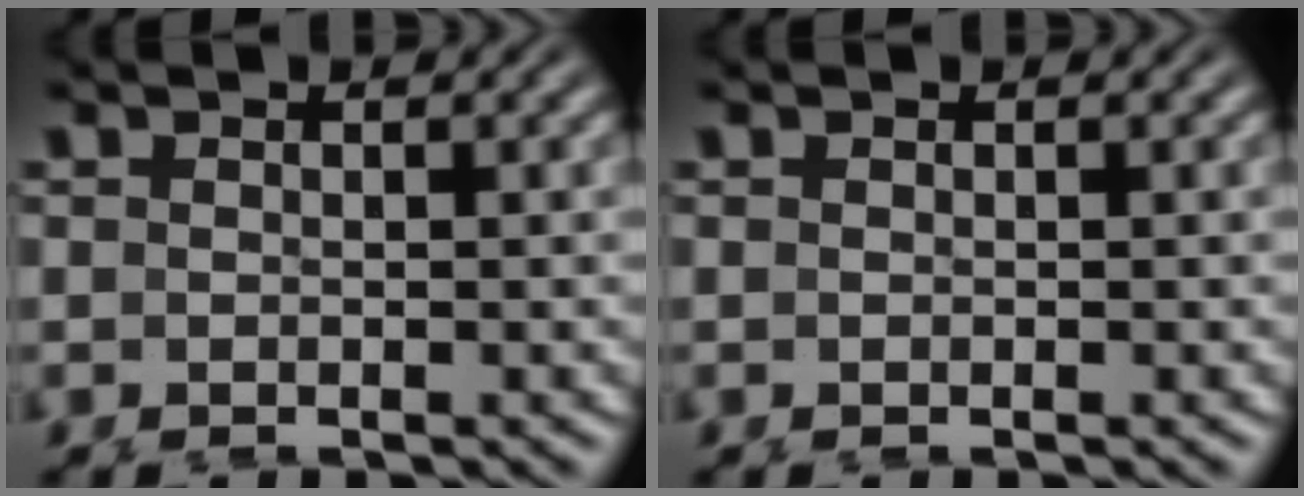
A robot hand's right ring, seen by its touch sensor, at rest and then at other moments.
{"total": 0.0}